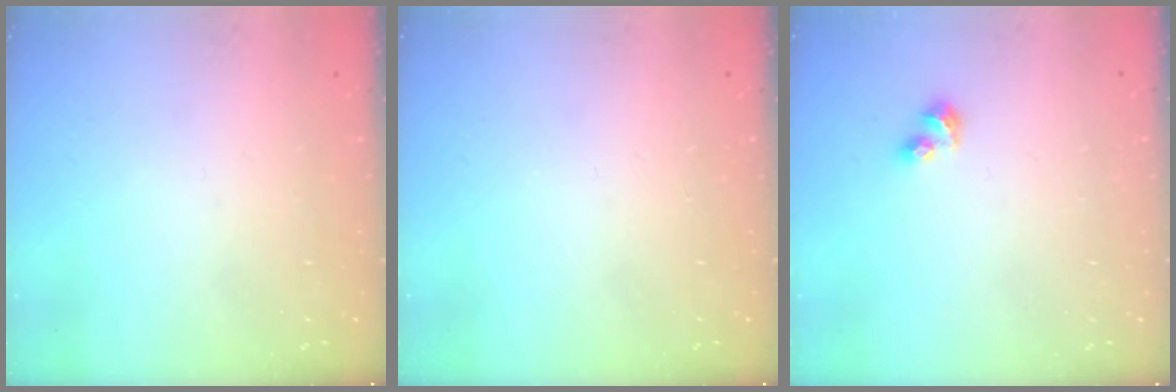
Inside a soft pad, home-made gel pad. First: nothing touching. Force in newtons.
{"total": 0.0}
{"total": 3.4, "press": 3.3, "slide": 0.9}